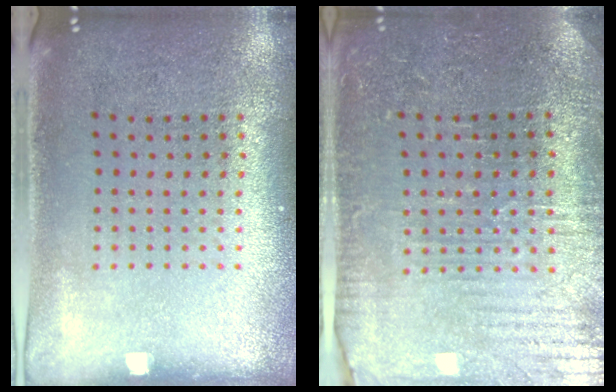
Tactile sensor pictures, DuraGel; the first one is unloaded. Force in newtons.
{"total": 3.4, "press": 3.4, "slide": 0.7}